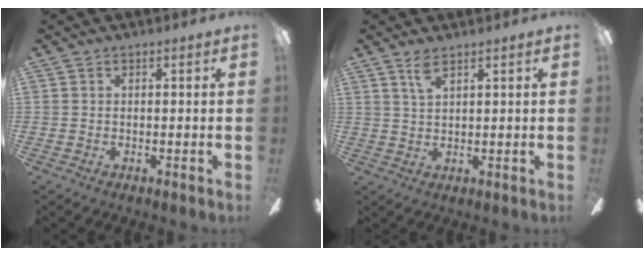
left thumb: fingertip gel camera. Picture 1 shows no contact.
{"total": 3.9, "force": [2.6, 1.2, 2.6], "torque": [-0.059, 0.002, 0.047]}